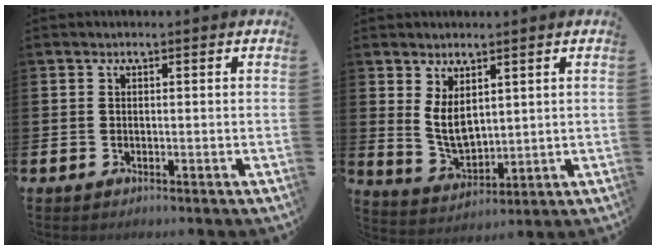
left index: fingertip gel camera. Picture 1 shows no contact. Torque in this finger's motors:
{"motor_torque": [0.91, -0.30, 0.16, 0.14]}